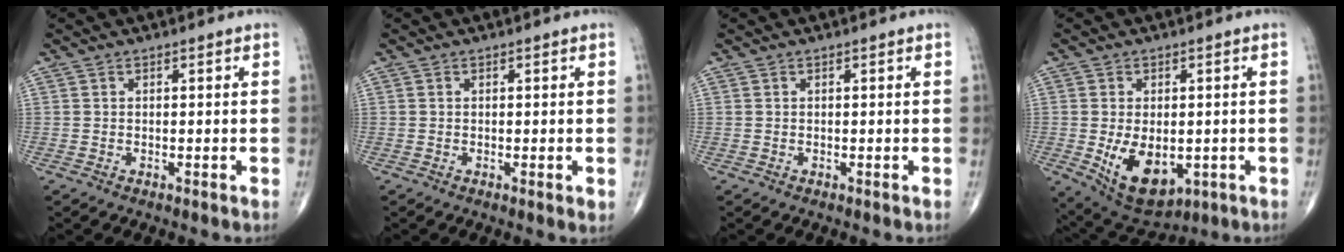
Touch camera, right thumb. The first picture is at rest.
{"total": 1.2, "force": [-0.1, 0.3, 1.2], "torque": [-0.020, -0.006, -0.001]}
{"total": 0.0}
{"total": 11.3, "force": [-2.3, 6.8, 8.7], "torque": [-0.123, -0.009, -0.015]}